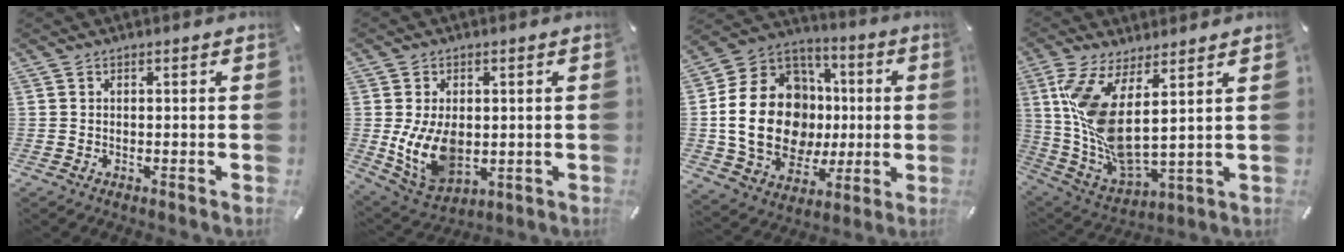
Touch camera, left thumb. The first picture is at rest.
{"total": 11.5, "force": [-0.4, 8.0, 8.2], "torque": [-0.160, -0.006, -0.004]}
{"total": 23.0, "force": [-0.9, 18.1, 14.2], "torque": [-0.299, 0.000, -0.001]}
{"total": 13.3, "force": [5.3, 4.1, 11.5], "torque": [-0.260, -0.051, 0.093]}